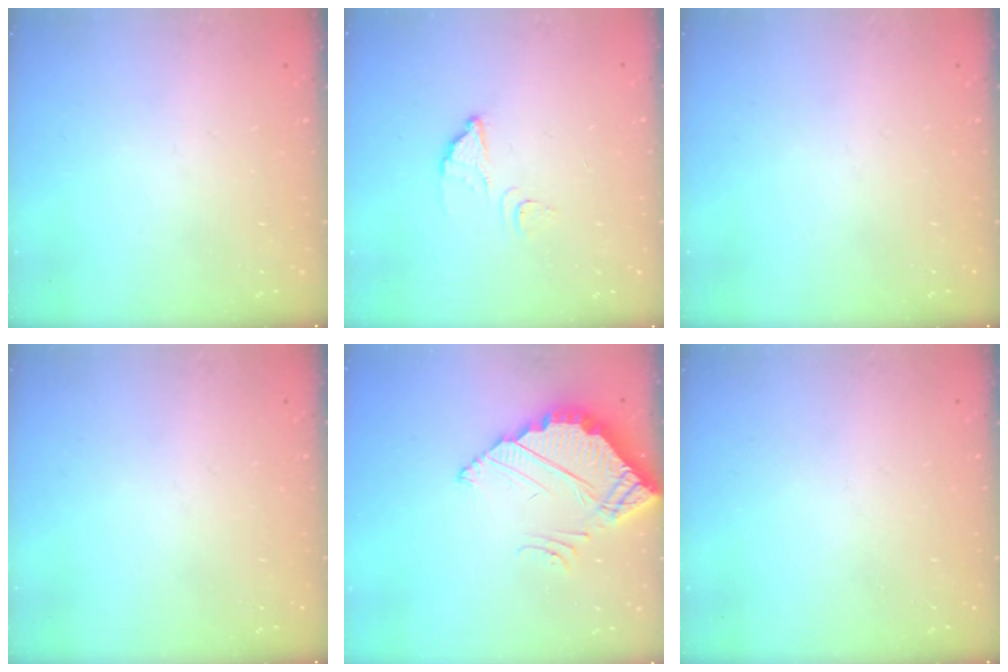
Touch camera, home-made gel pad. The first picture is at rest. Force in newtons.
{"total": 2.5, "press": 2.5, "slide": 0.2}
{"total": 0.0}
{"total": 0.0}
{"total": 3.8, "press": 3.8, "slide": 0.2}
{"total": 0.0}